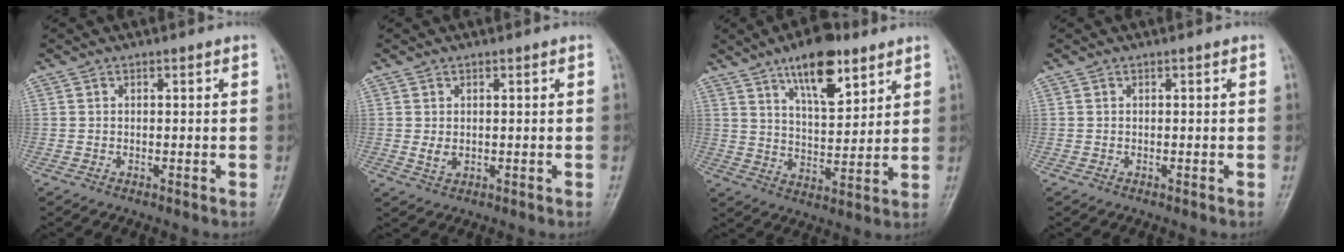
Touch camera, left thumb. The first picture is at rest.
{"total": 2.1, "force": [0.3, 1.5, 1.5], "torque": [-0.021, -0.007, 0.011]}
{"total": 13.1, "force": [8.0, 5.2, 9.0], "torque": [-0.117, -0.046, 0.133]}
{"total": 0.0}